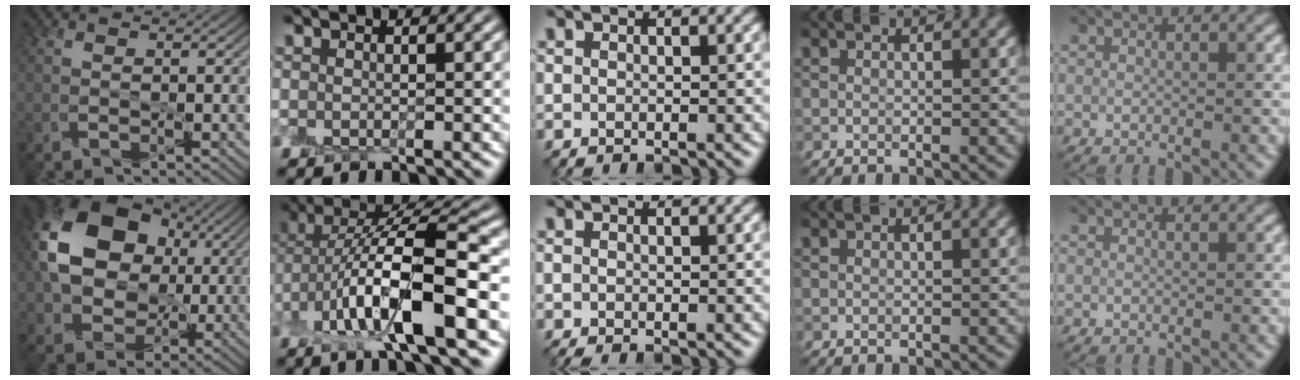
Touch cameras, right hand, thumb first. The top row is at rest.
{"thumb": {"total": 16.8, "force": [2.9, 13.0, 10.2], "torque": [-0.203, 0.008, 0.052]}, "index": {"total": 10.4, "force": [-2.4, 3.3, 9.5], "torque": [-0.179, 0.007, -0.052]}, "middle": {"total": 0.8, "force": [-0.4, 0.3, 0.6], "torque": [-0.019, 0.000, -0.007]}}